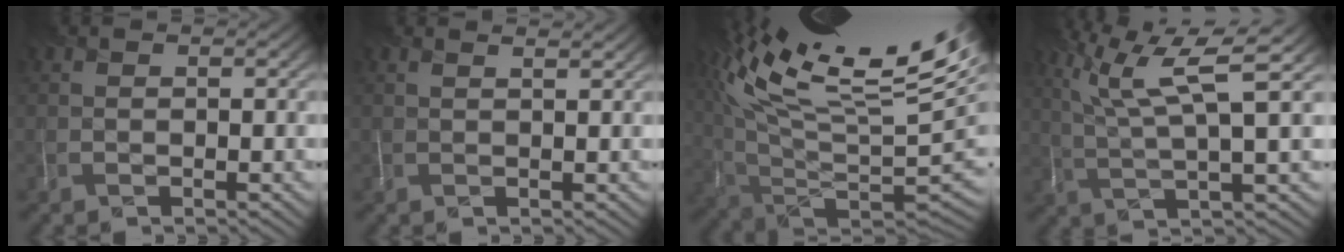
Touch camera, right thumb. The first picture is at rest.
{"total": 1.5, "force": [1.2, 0.4, 0.9], "torque": [-0.013, 0.004, 0.010]}
{"total": 18.9, "force": [11.2, 5.9, 14.0], "torque": [-0.238, 0.023, 0.195]}
{"total": 10.5, "force": [4.9, 2.3, 8.9], "torque": [-0.170, 0.019, 0.091]}